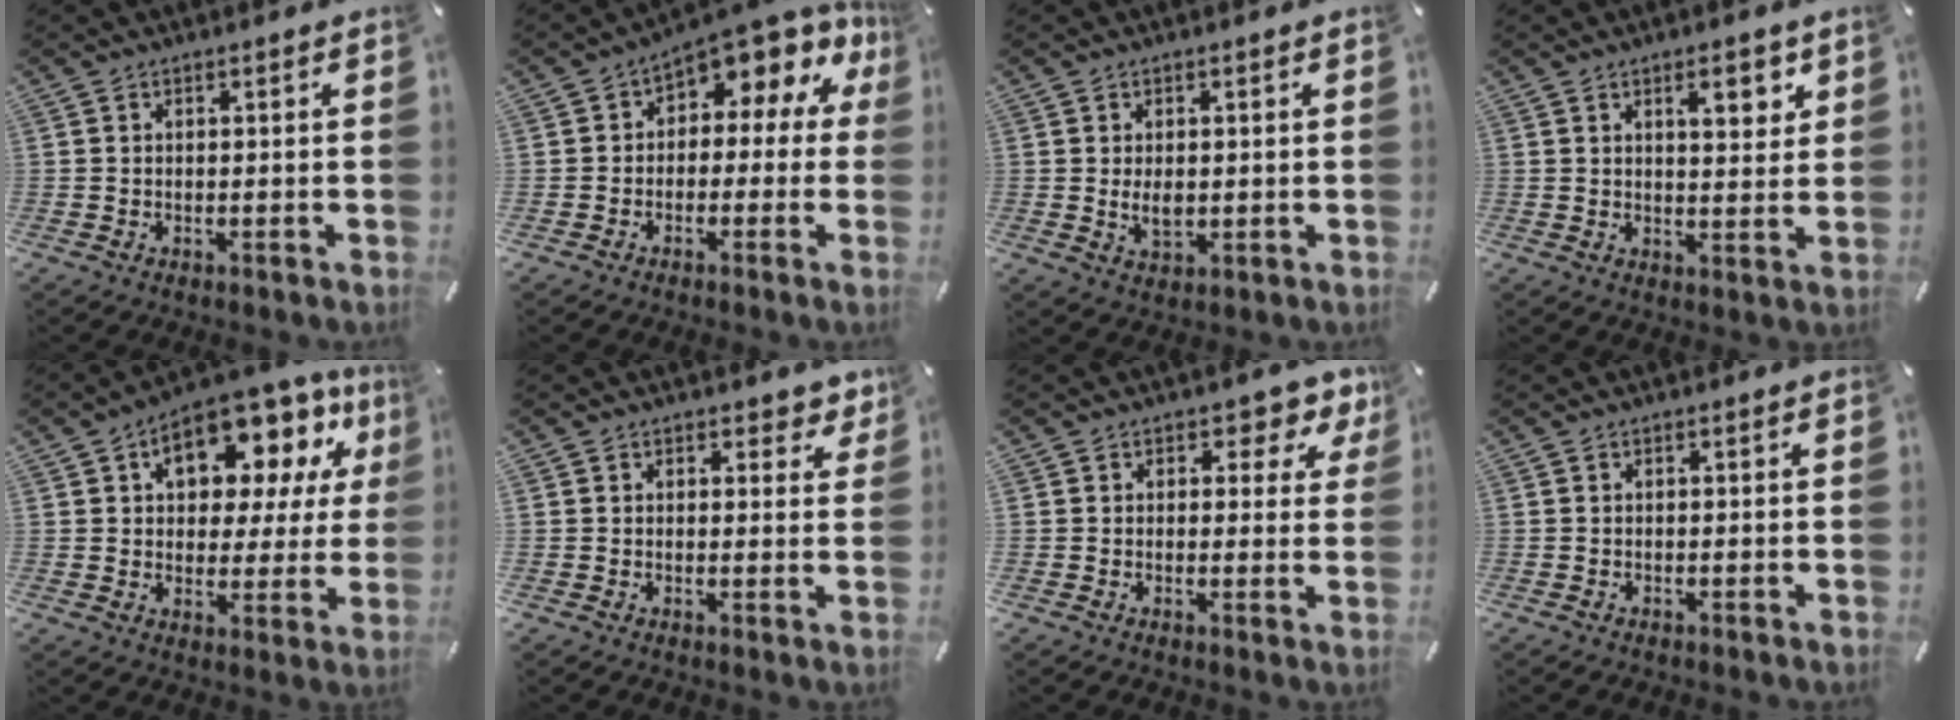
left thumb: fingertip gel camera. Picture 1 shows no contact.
{"total": 6.8, "force": [4.5, 3.3, 3.9], "torque": [-0.062, -0.051, 0.077]}
{"total": 3.9, "force": [0.1, 2.6, 2.9], "torque": [-0.061, -0.005, -0.002]}
{"total": 6.7, "force": [3.4, 2.7, 5.1], "torque": [-0.067, -0.009, 0.051]}
{"total": 14.9, "force": [8.0, 8.6, 9.2], "torque": [-0.139, -0.052, 0.137]}
{"total": 3.8, "force": [2.6, 2.7, 0.6], "torque": [0.012, -0.016, 0.043]}
{"total": 5.6, "force": [3.0, 4.3, 2.1], "torque": [-0.018, -0.021, 0.049]}
{"total": 0.0}